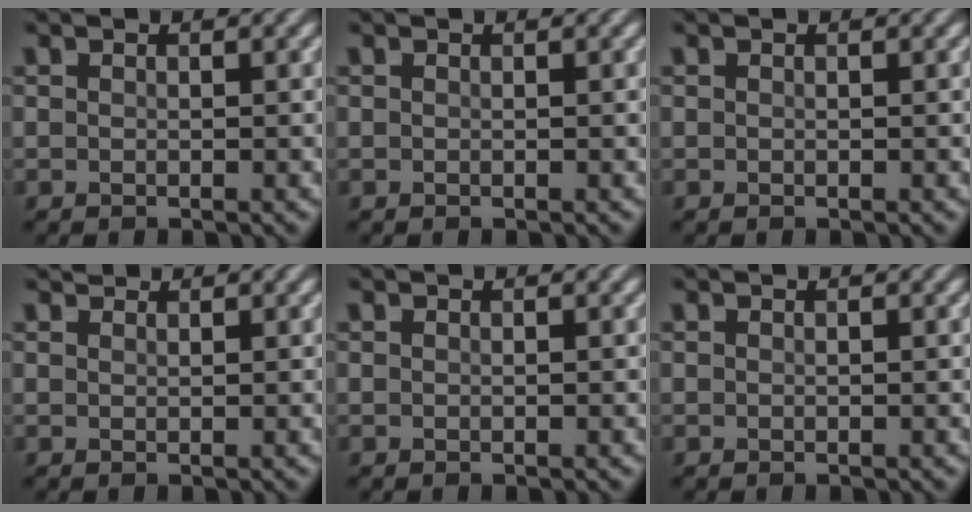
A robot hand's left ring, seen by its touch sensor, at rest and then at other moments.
{"total": 0.0}
{"total": 0.0}
{"total": 1.0, "force": [0.9, 0.1, 0.2], "torque": [-0.006, -0.003, 0.014]}
{"total": 0.0}
{"total": 0.0}